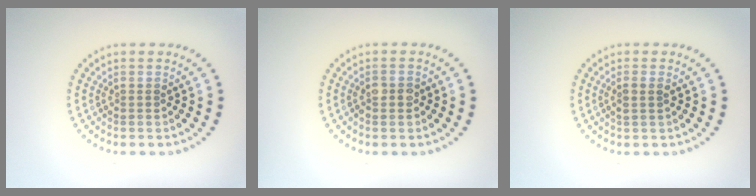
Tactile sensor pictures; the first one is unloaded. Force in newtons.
{"total": 1.6, "press": 1.6, "slide": 0.5}
{"total": 1.1, "press": 1.1, "slide": 0.4}